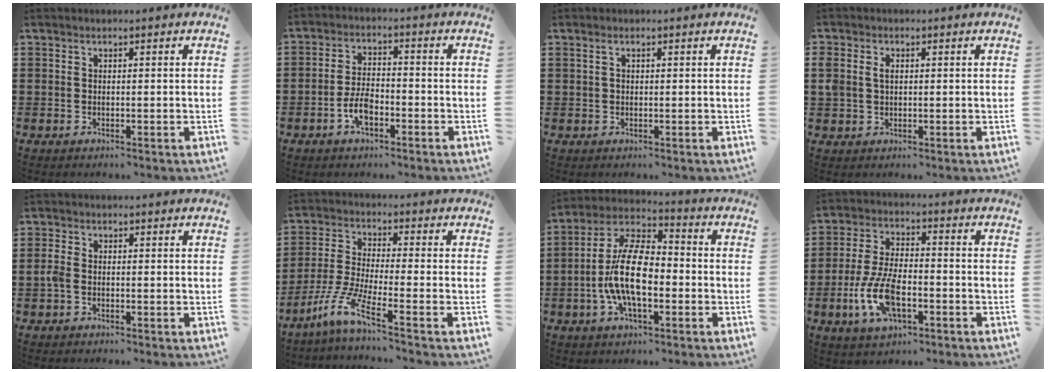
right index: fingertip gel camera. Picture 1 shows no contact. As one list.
[{"total": 5.1, "force": [-2.4, 2.3, 3.9], "torque": [-0.092, 0.000, -0.050]}, {"total": 1.0, "force": [0.3, 0.6, 0.7], "torque": [-0.017, 0.005, 0.005]}, {"total": 2.2, "force": [0.4, 1.6, 1.4], "torque": [-0.031, 0.009, 0.006]}, {"total": 1.7, "force": [-0.7, 0.9, 1.3], "torque": [-0.034, -0.002, -0.015]}, {"total": 7.4, "force": [-5.0, 0.6, 5.5], "torque": [-0.141, -0.020, -0.105]}, {"total": 12.7, "force": [-2.4, 5.6, 11.1], "torque": [-0.251, -0.005, -0.050]}, {"total": 9.6, "force": [-3.4, 4.3, 7.8], "torque": [-0.190, -0.011, -0.068]}]